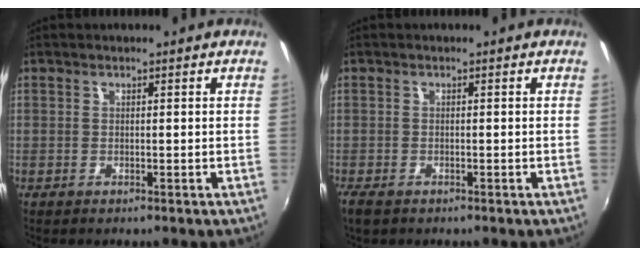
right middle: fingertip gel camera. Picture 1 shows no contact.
{"total": 2.9, "force": [-2.0, 1.3, 1.5], "torque": [-0.034, -0.011, -0.037]}